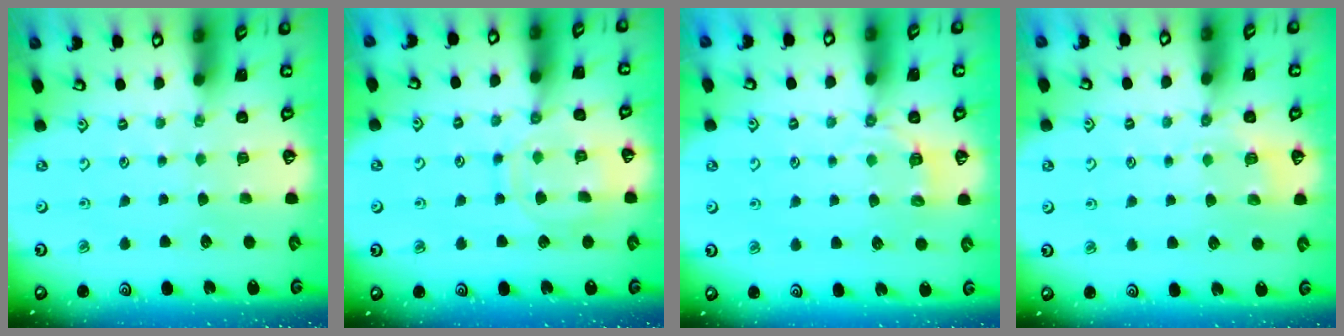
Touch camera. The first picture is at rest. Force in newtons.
{"total": 11.5, "press": 11.4, "slide": 1.0}
{"total": 3.7, "press": 2.9, "slide": 2.2}
{"total": 5.1, "press": 4.9, "slide": 1.5}